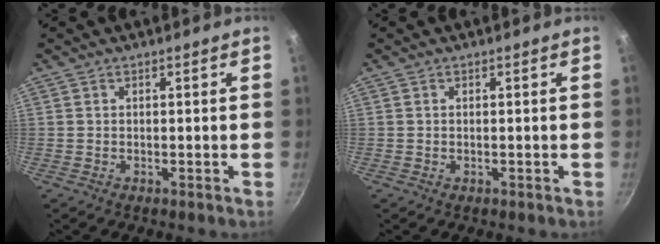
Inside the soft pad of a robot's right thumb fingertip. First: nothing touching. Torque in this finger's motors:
{"motor_torque": [-0.37, 0.03, -0.28, 0.07, -0.03]}